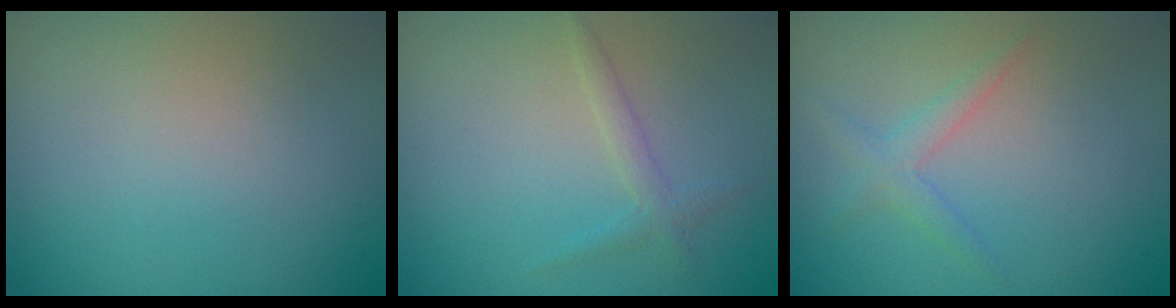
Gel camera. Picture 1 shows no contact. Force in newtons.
{"total": 1.3, "press": 1.3, "slide": 0.1}
{"total": 1.7, "press": 1.7, "slide": 0.1}